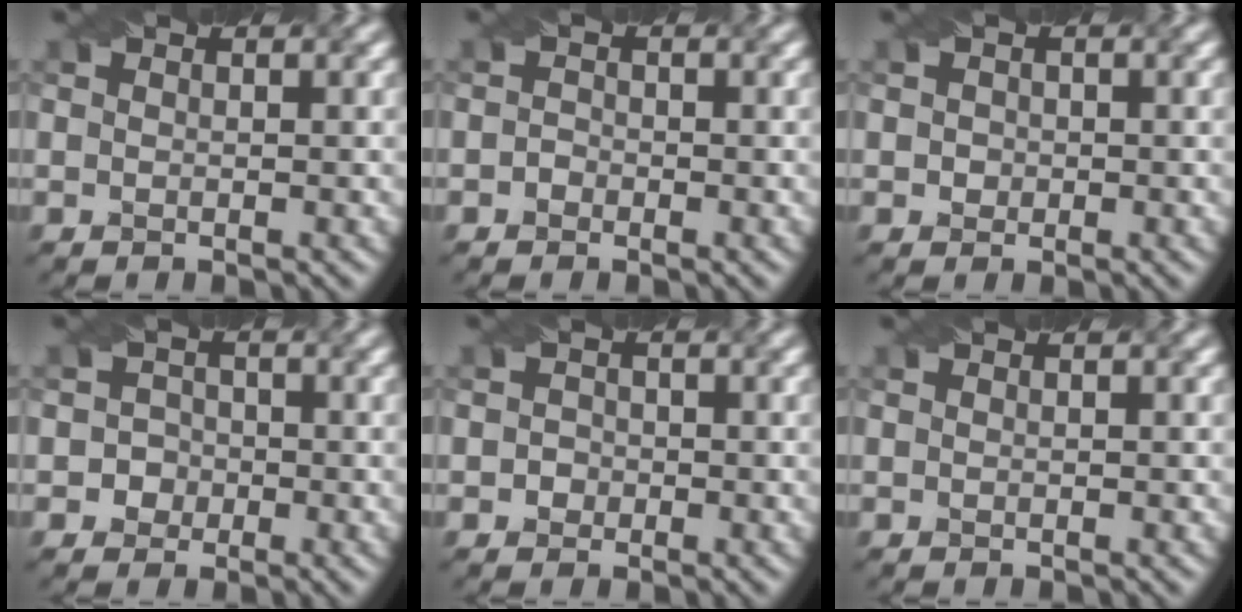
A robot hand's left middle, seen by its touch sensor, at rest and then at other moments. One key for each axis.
{"total": 0.8, "fx": -0.5, "fy": 0.6, "fz": 0.1, "tx": -0.002, "ty": -0.001, "tz": -0.009}
{"total": 1.0, "fx": 0.1, "fy": 1.0, "fz": 0.2, "tx": 0.001, "ty": 0.000, "tz": -0.001}
{"total": 2.0, "fx": -0.5, "fy": 2.0, "fz": 0.2, "tx": 0.019, "ty": 0.002, "tz": -0.013}
{"total": 1.2, "fx": -0.2, "fy": 1.1, "fz": 0.2, "tx": 0.006, "ty": 0.000, "tz": -0.009}
{"total": 0.0}